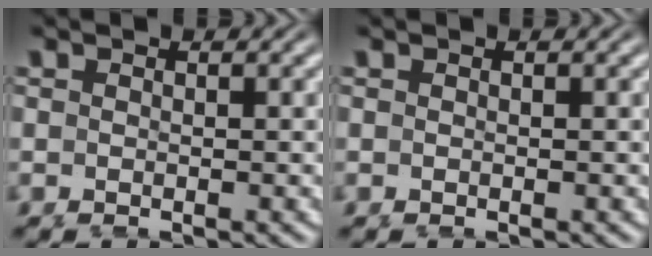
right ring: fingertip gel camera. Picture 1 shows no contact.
{"total": 0.0}